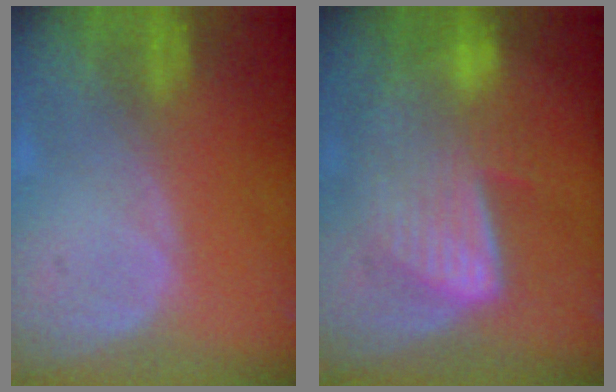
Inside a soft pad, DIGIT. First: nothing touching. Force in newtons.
{"total": 7.1, "press": 7.0, "slide": 1.1}